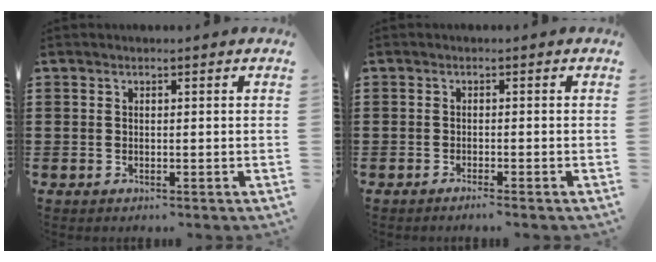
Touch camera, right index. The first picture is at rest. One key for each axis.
{"total": 1.0, "fx": -0.9, "fy": -0.2, "fz": 0.5, "tx": -0.008, "ty": -0.003, "tz": -0.017}